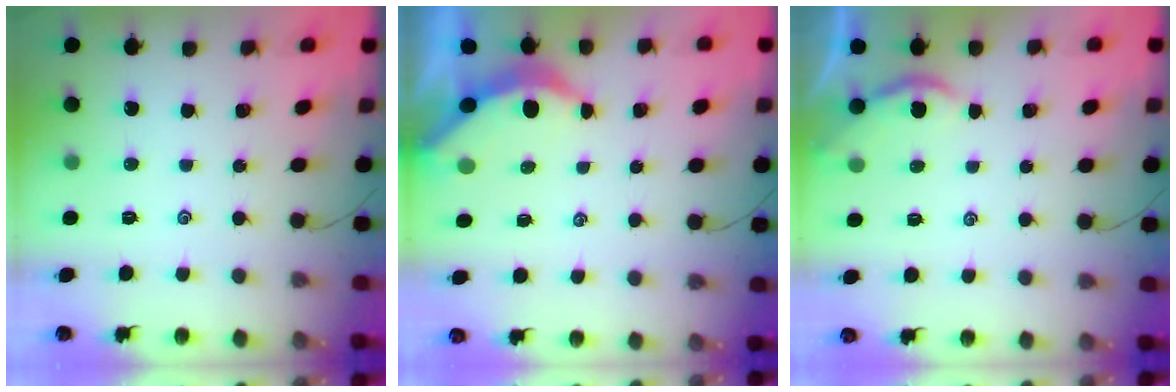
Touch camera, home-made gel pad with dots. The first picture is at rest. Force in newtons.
{"total": 3.8, "press": 3.7, "slide": 0.5}
{"total": 1.7, "press": 1.7, "slide": 0.3}